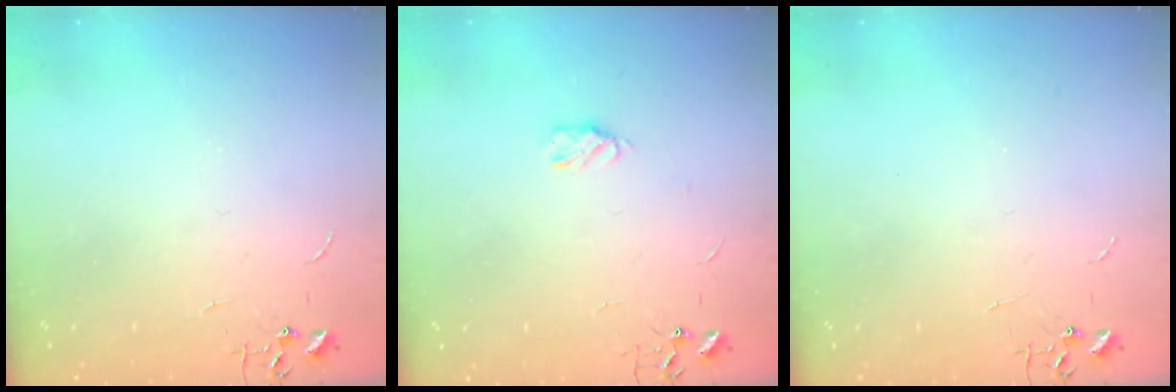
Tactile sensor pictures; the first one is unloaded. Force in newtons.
{"total": 4.5, "press": 4.4, "slide": 0.7}
{"total": 0.0}